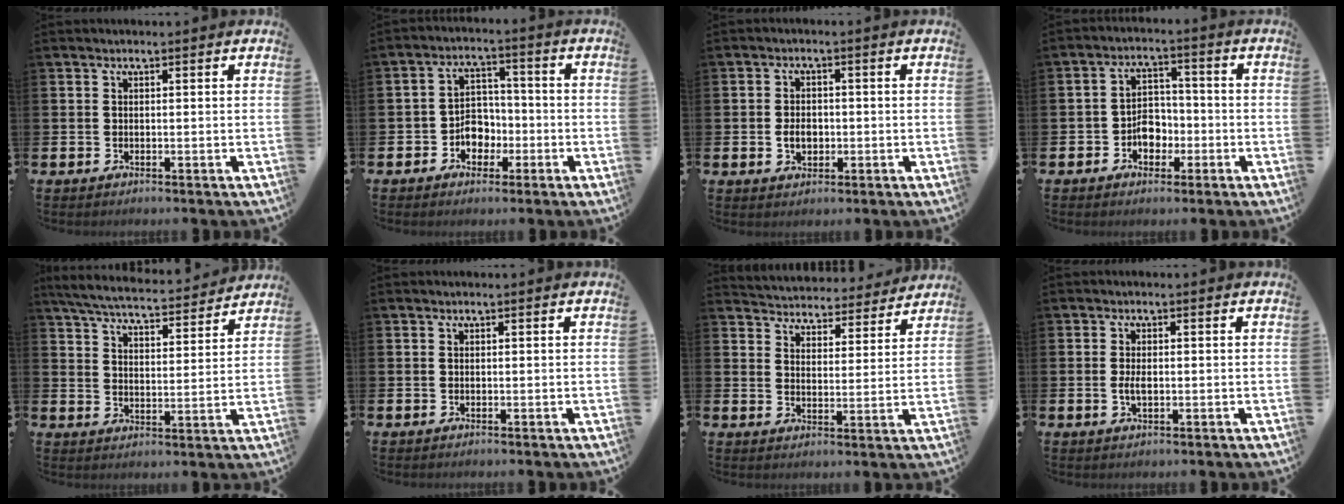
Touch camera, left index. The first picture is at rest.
{"total": 4.4, "force": [-1.8, 3.7, 1.5], "torque": [-0.035, 0.008, -0.040]}
{"total": 2.8, "force": [-0.5, 2.1, 1.8], "torque": [-0.018, -0.002, -0.016]}
{"total": 4.2, "force": [-1.7, 3.3, 2.1], "torque": [-0.035, 0.005, -0.039]}
{"total": 6.2, "force": [6.0, 0.7, 1.4], "torque": [-0.054, -0.040, 0.103]}
{"total": 0.0}
{"total": 4.7, "force": [4.6, 1.0, -0.3], "torque": [-0.012, -0.044, 0.077]}
{"total": 2.0, "force": [-0.1, 1.0, 1.8], "torque": [-0.031, 0.002, -0.004]}